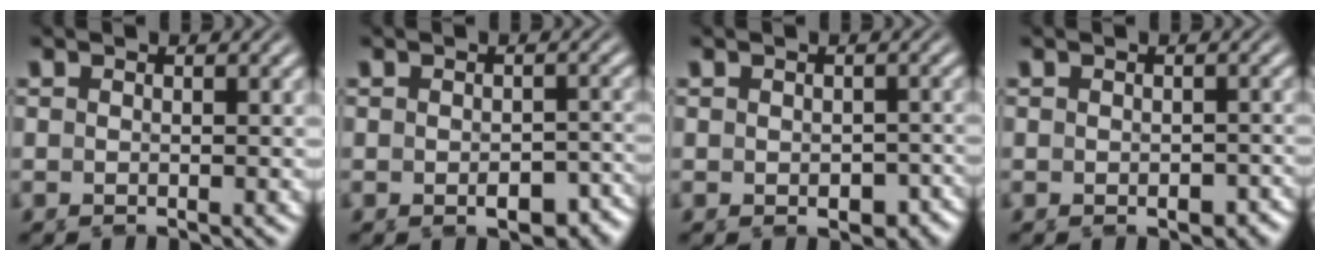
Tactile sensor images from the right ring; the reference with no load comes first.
{"total": 3.2, "force": [-2.3, 1.4, 1.7], "torque": [-0.016, -0.008, -0.033]}
{"total": 2.3, "force": [-1.7, 1.3, 0.9], "torque": [-0.008, -0.015, -0.020]}
{"total": 1.5, "force": [-1.2, 0.8, 0.5], "torque": [-0.004, -0.005, -0.016]}